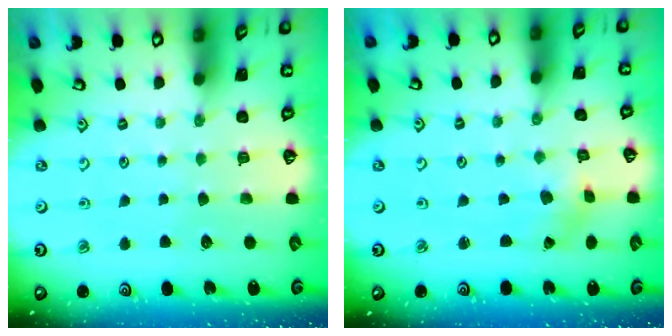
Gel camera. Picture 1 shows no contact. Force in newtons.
{"total": 2.2, "press": 2.1, "slide": 0.6}